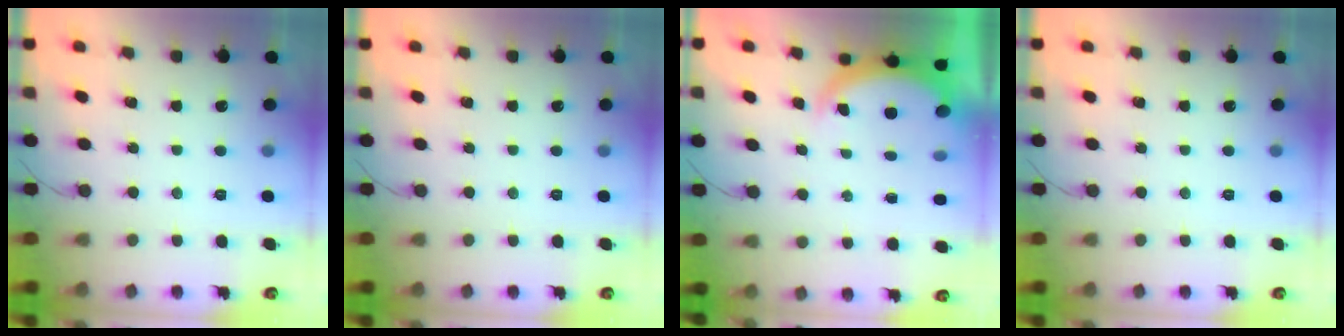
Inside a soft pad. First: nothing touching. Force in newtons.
{"total": 0.0}
{"total": 5.8, "press": 5.8, "slide": 0.9}
{"total": 0.0}